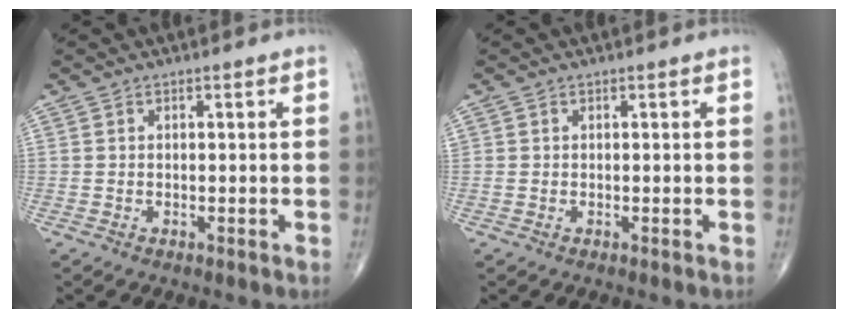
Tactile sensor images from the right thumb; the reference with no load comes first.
{"total": 0.0}